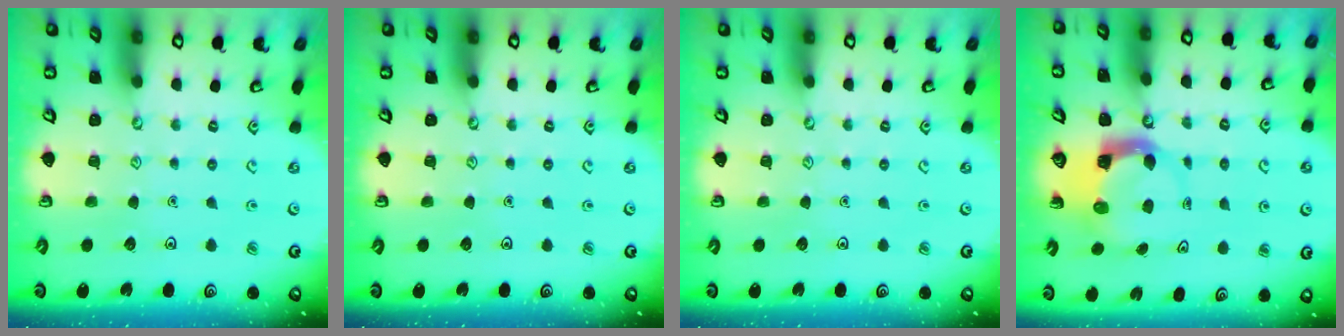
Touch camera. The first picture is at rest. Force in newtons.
{"total": 0.0}
{"total": 0.0}
{"total": 3.8, "press": 3.8, "slide": 0.6}